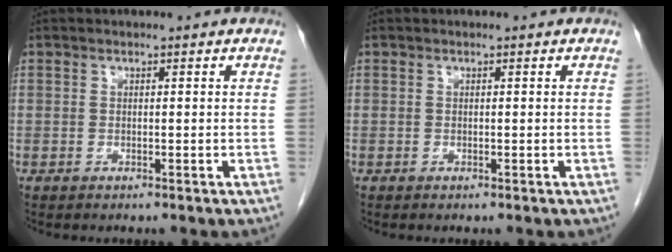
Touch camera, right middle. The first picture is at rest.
{"total": 0.0}